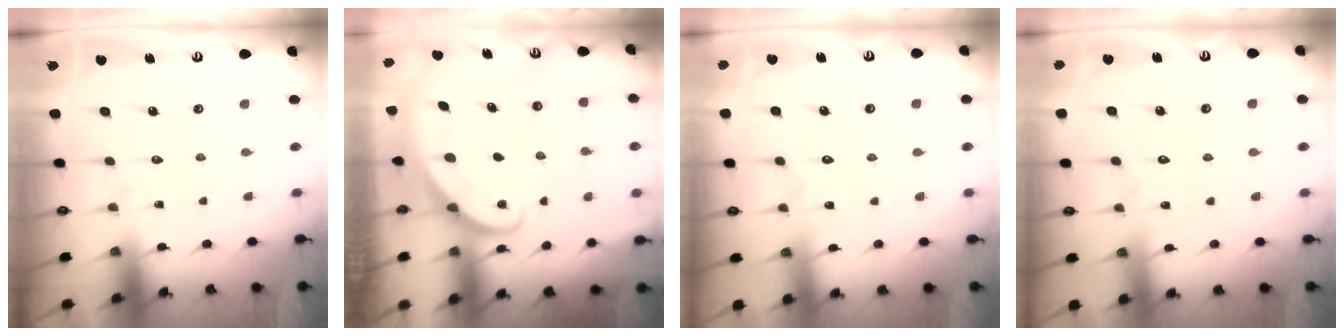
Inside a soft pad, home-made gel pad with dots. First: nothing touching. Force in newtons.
{"total": 2.3, "press": 2.3, "slide": 0.1}
{"total": 3.4, "press": 3.4, "slide": 0.4}
{"total": 3.4, "press": 3.4, "slide": 0.4}